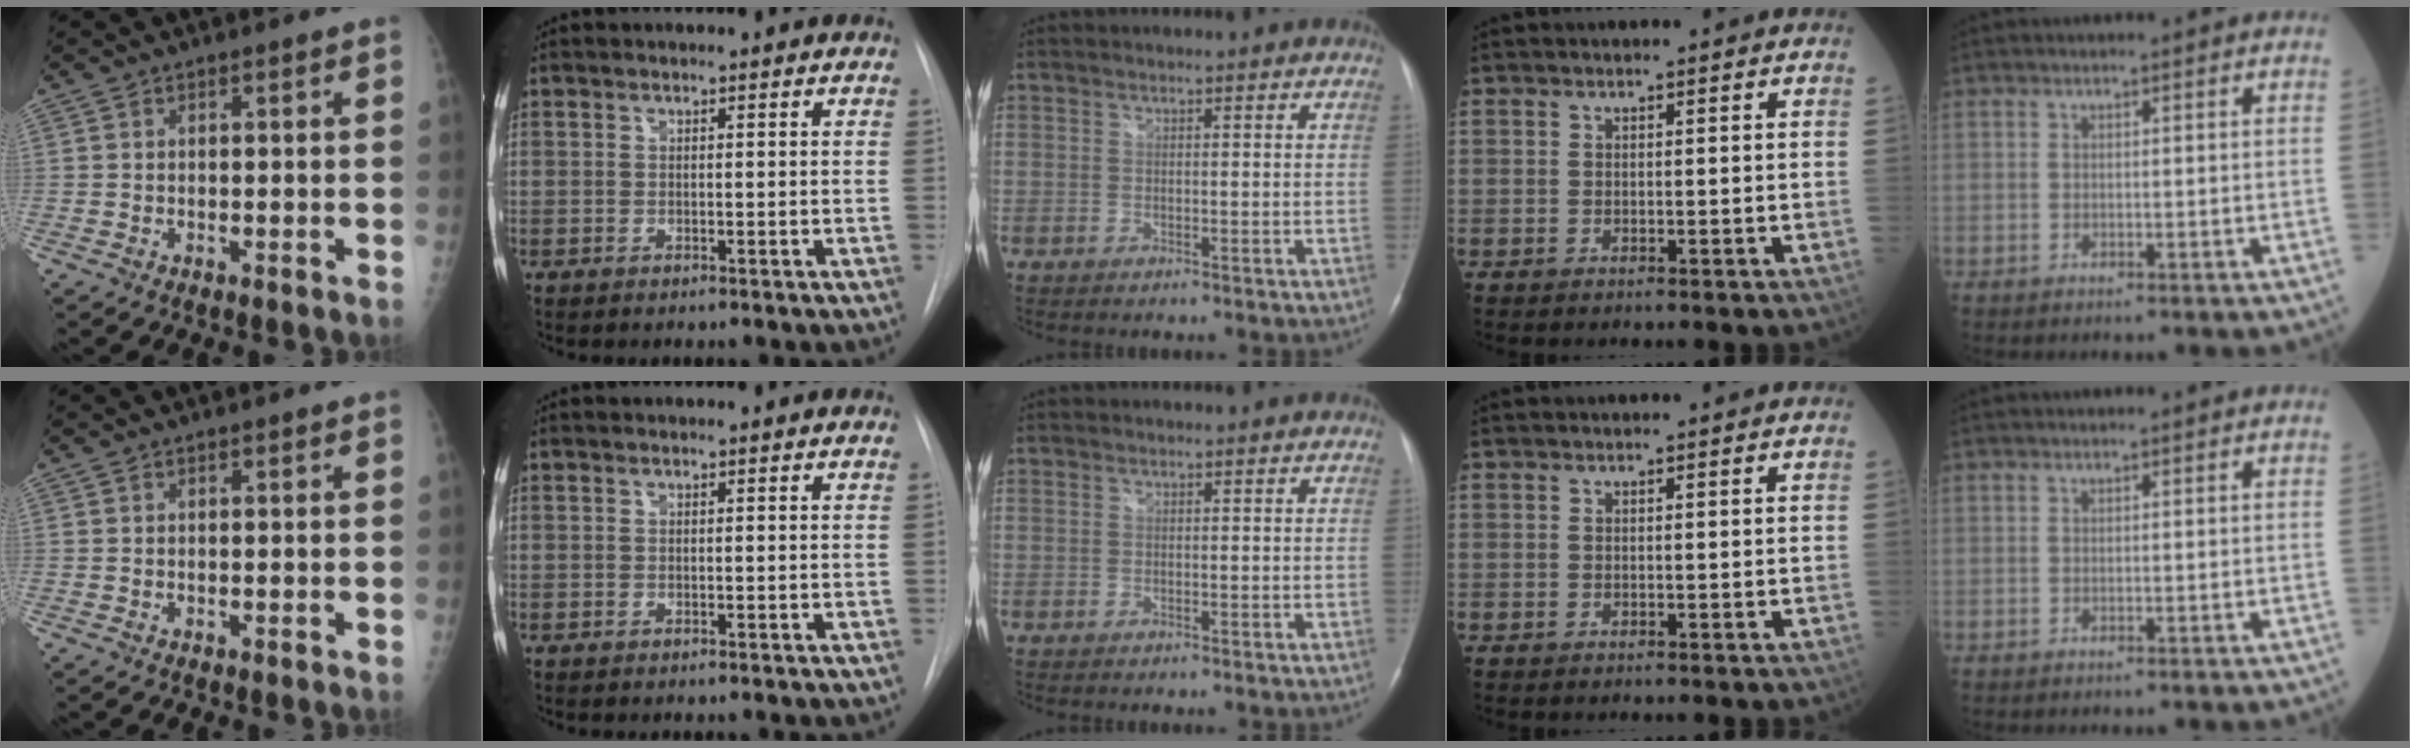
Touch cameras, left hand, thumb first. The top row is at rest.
{}